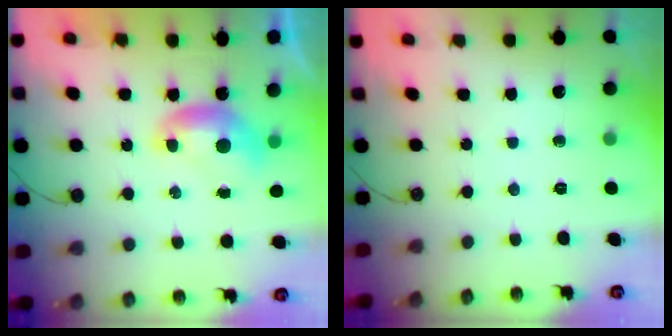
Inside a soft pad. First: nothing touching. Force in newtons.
{"total": 0.0}